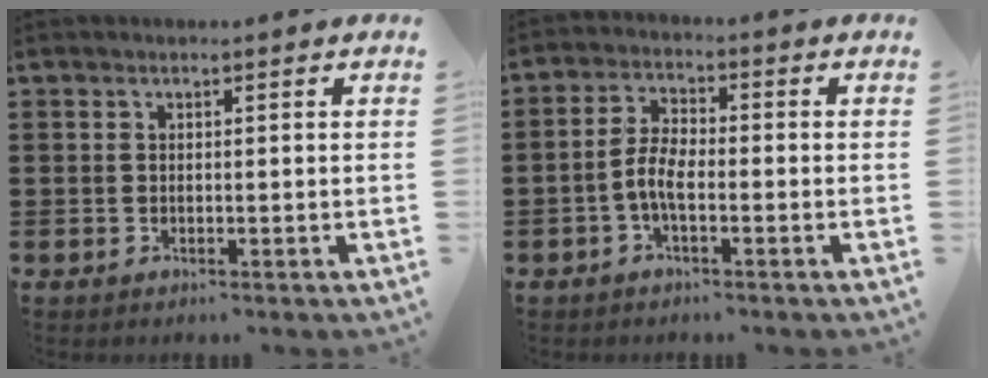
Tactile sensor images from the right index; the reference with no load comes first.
{"total": 4.7, "force": [-1.6, 1.9, 4.0], "torque": [-0.097, -0.002, -0.037]}